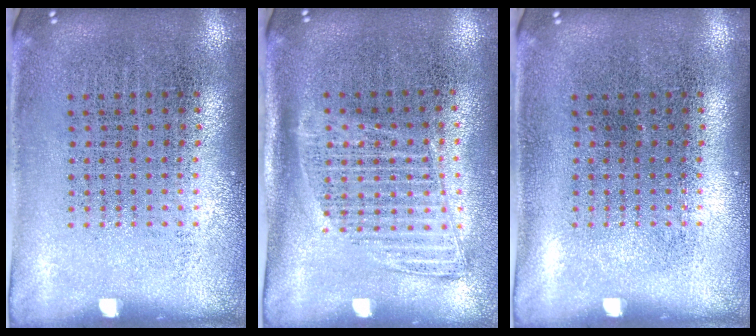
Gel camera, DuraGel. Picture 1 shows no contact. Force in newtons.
{"total": 1.4, "press": 1.2, "slide": 0.6}
{"total": 0.0}